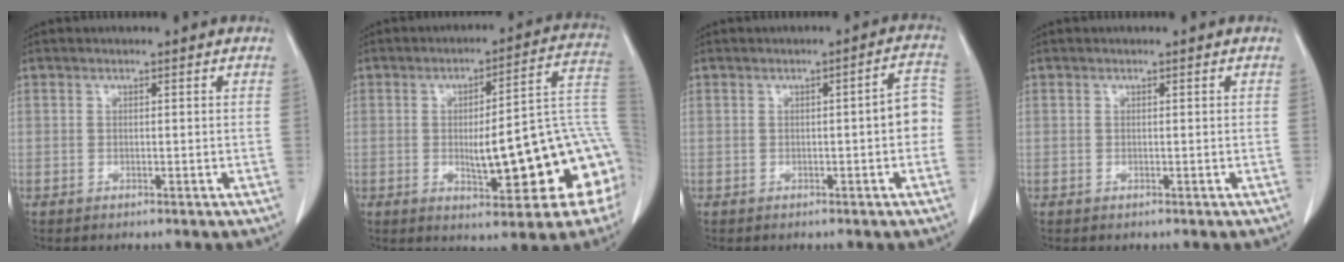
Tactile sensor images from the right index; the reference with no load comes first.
{"total": 18.9, "force": [-3.0, 3.9, 18.3], "torque": [-0.156, 0.035, -0.025]}
{"total": 4.1, "force": [-0.6, 0.8, 3.9], "torque": [-0.042, 0.015, -0.010]}
{"total": 0.0}